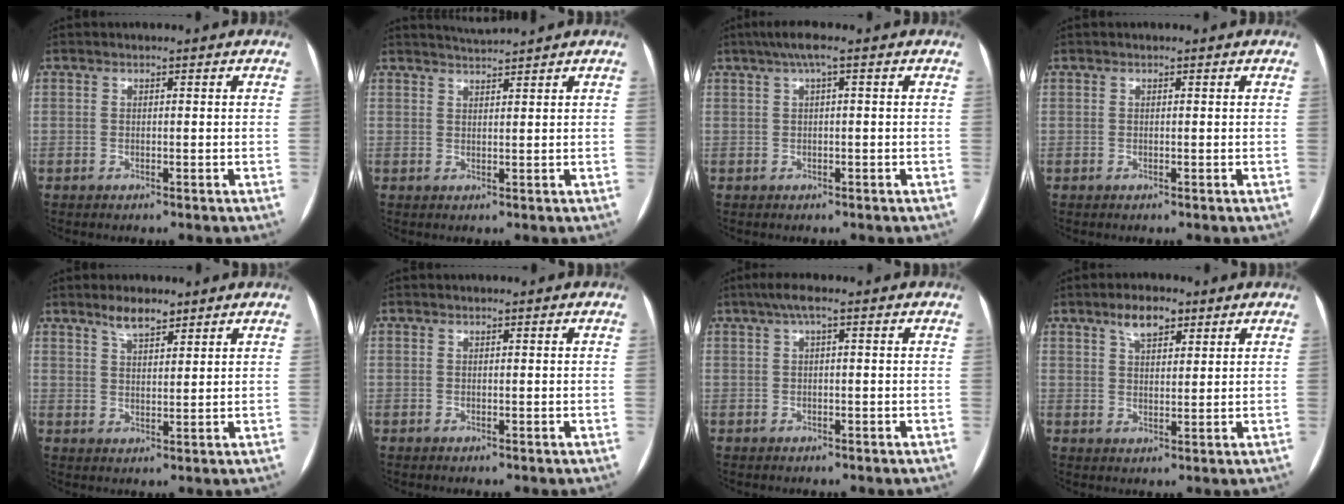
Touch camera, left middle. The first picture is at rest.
{"total": 2.5, "force": [2.2, -1.1, -0.2], "torque": [-0.002, -0.001, 0.048]}
{"total": 3.1, "force": [1.4, 0.0, 2.8], "torque": [-0.054, 0.022, 0.028]}
{"total": 0.0}
{"total": 4.0, "force": [3.2, 1.1, 2.1], "torque": [-0.046, 0.001, 0.058]}
{"total": 0.0}
{"total": 2.6, "force": [1.1, 0.2, 2.3], "torque": [-0.046, 0.020, 0.021]}
{"total": 4.8, "force": [3.1, 1.9, 3.1], "torque": [-0.061, 0.009, 0.054]}